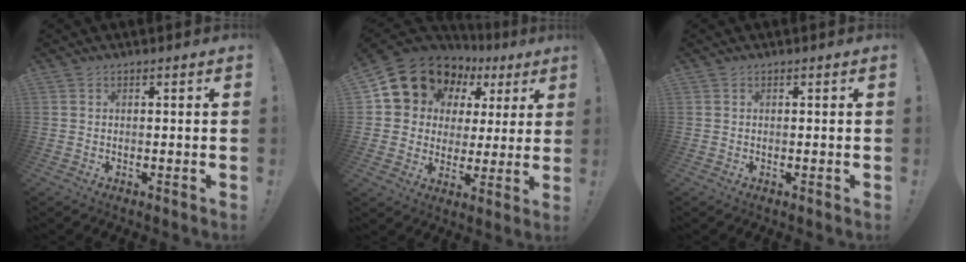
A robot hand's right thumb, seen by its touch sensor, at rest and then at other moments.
{"total": 13.2, "force": [8.4, 9.5, 3.9], "torque": [-0.070, -0.057, 0.170]}
{"total": 0.0}